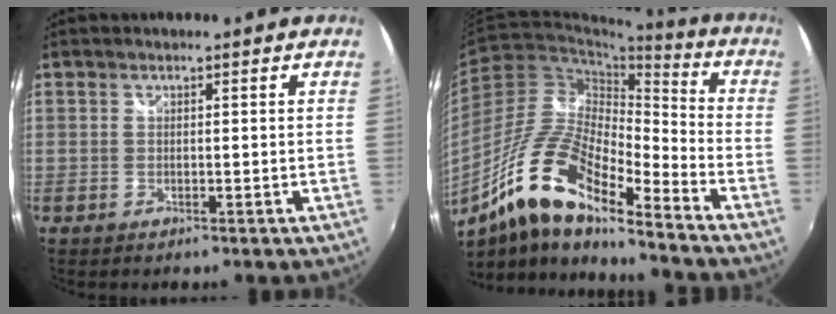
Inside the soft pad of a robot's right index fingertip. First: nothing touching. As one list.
[{"total": 17.6, "force": [-11.5, 4.5, 12.6], "torque": [-0.237, -0.003, -0.232]}]